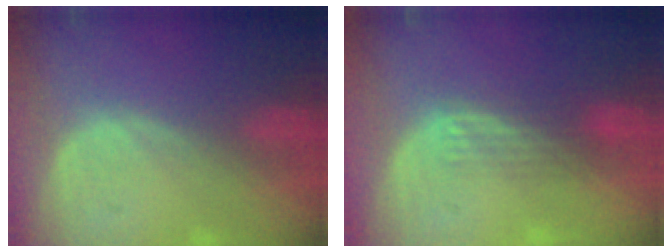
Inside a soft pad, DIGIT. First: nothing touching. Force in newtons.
{"total": 2.9, "press": 2.7, "slide": 1.2}